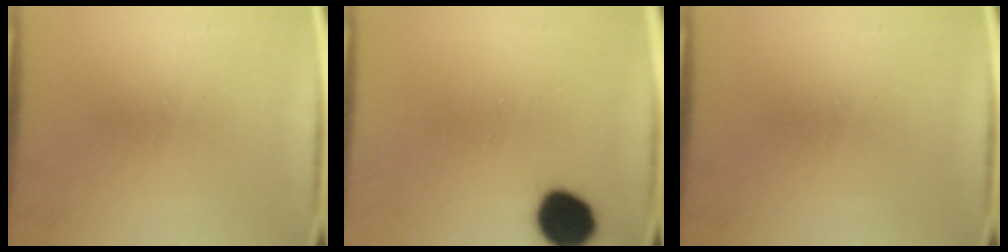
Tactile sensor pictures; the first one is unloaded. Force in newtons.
{"total": 10.3}
{"total": 0.0}